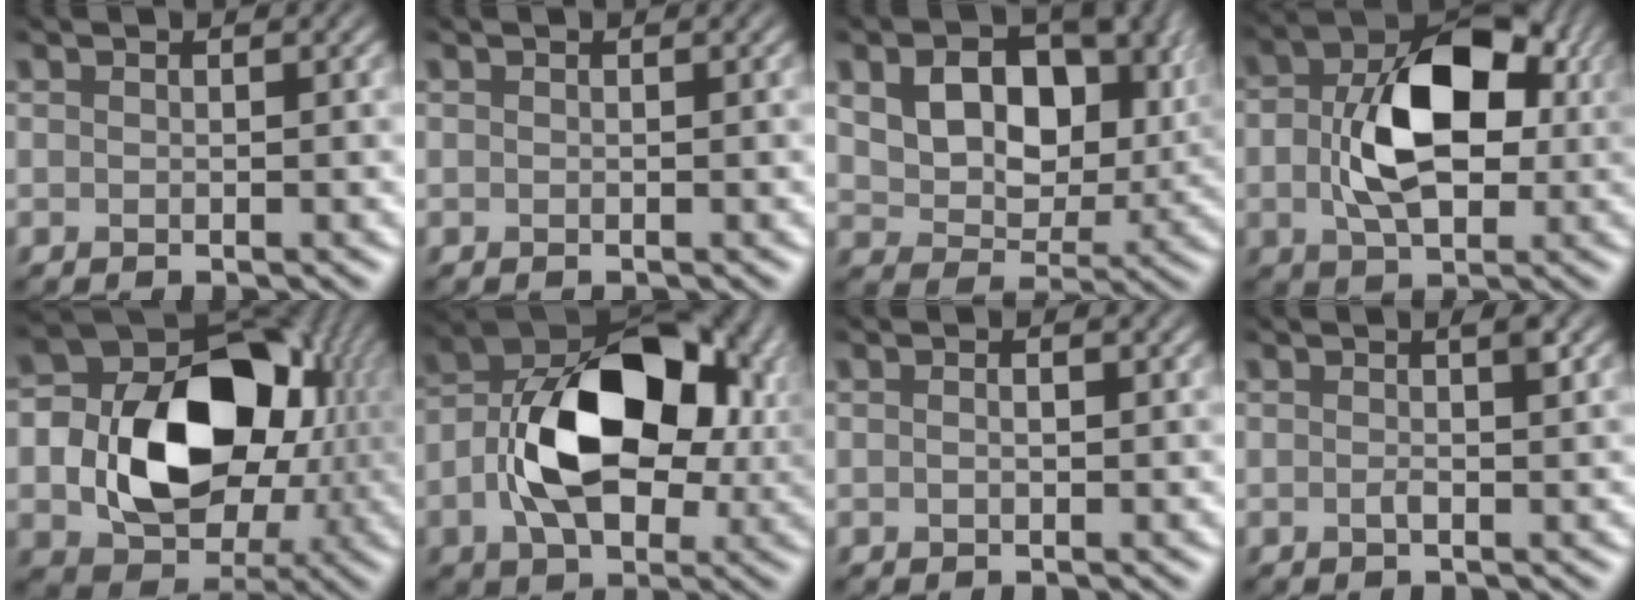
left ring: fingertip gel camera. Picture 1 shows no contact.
{"total": 0.0}
{"total": 9.0, "force": [2.4, 6.2, 6.1], "torque": [-0.107, -0.012, 0.042]}
{"total": 9.7, "force": [0.5, 6.1, 7.5], "torque": [-0.134, 0.009, 0.005]}
{"total": 14.5, "force": [-0.6, 10.8, 9.7], "torque": [-0.152, -0.013, -0.005]}
{"total": 12.6, "force": [-0.5, 8.1, 9.7], "torque": [-0.153, 0.016, -0.012]}
{"total": 0.8, "force": [0.1, 0.3, 0.7], "torque": [-0.011, -0.006, 0.002]}
{"total": 1.4, "force": [0.1, 0.1, 1.4], "torque": [-0.023, -0.001, -0.001]}